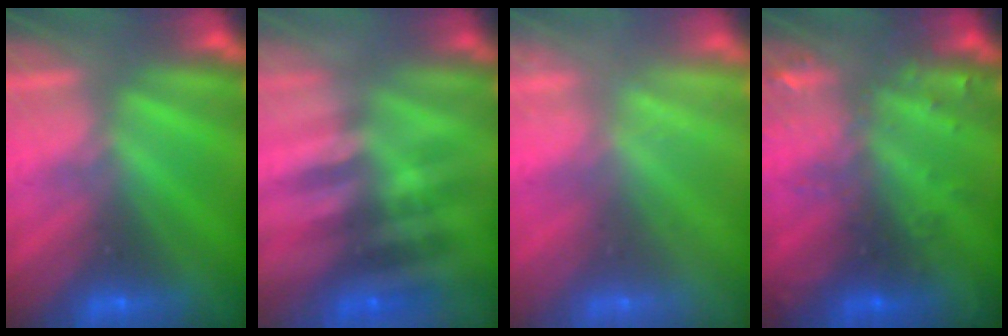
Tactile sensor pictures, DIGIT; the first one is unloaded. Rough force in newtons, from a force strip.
{"total": 2.4}
{"total": 2.3}
{"total": 3.0}